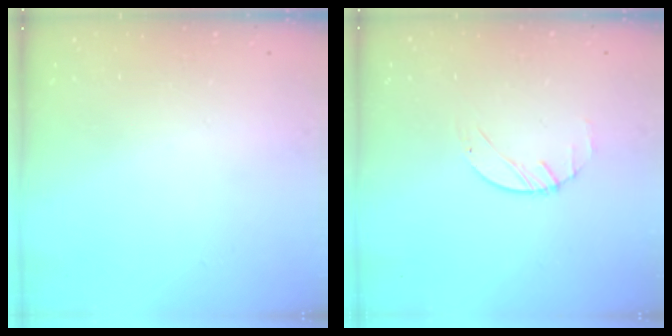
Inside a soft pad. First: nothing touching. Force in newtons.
{"total": 1.2, "press": 1.2, "slide": 0.2}